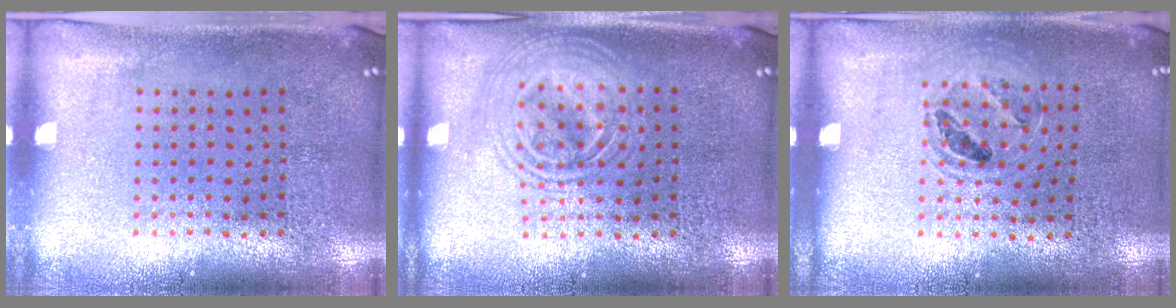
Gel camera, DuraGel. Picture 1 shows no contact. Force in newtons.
{"total": 1.7, "press": 1.7, "slide": 0.3}
{"total": 1.0, "press": 0.9, "slide": 0.2}